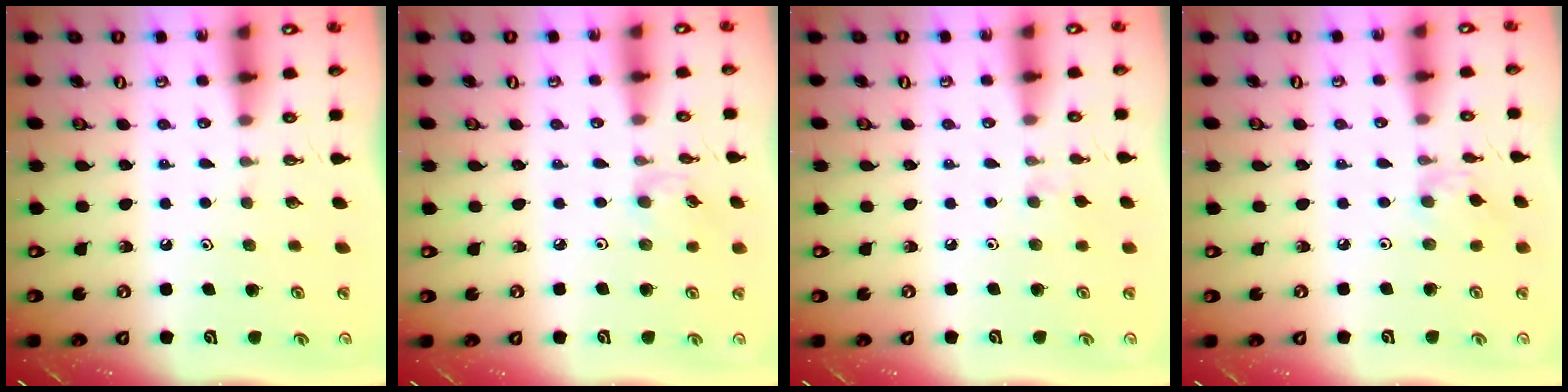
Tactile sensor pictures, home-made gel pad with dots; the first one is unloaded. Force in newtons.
{"total": 2.5, "press": 2.5, "slide": 0.3}
{"total": 3.7, "press": 3.7, "slide": 0.7}
{"total": 2.7, "press": 2.7, "slide": 0.6}